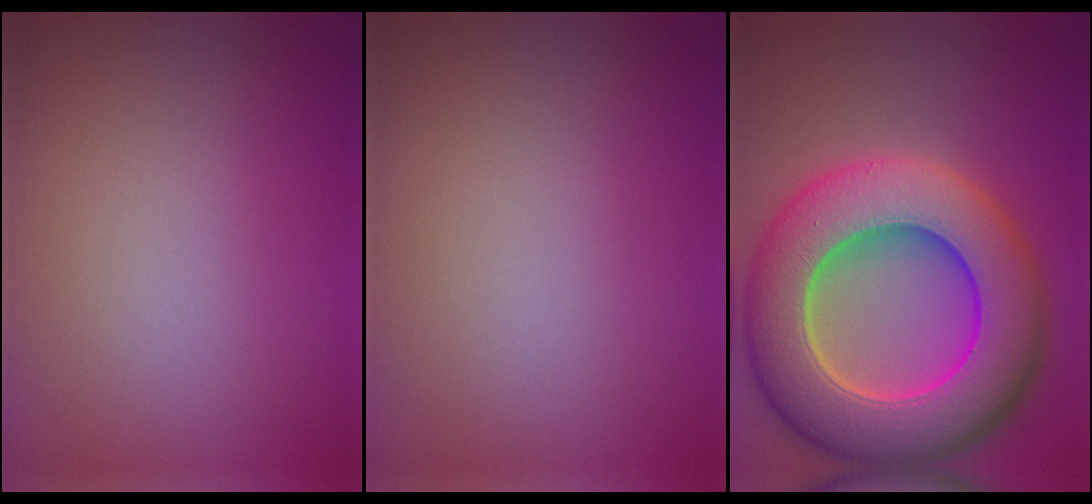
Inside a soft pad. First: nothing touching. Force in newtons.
{"total": 0.0}
{"total": 13.9, "press": 13.8, "slide": 0.8}